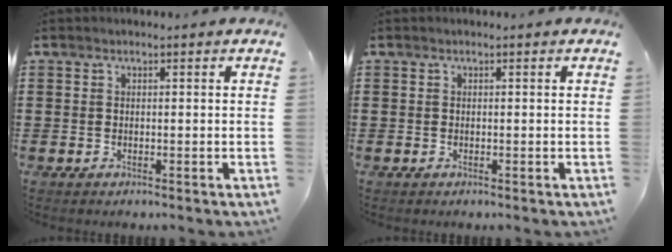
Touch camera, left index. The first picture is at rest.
{"total": 0.0}